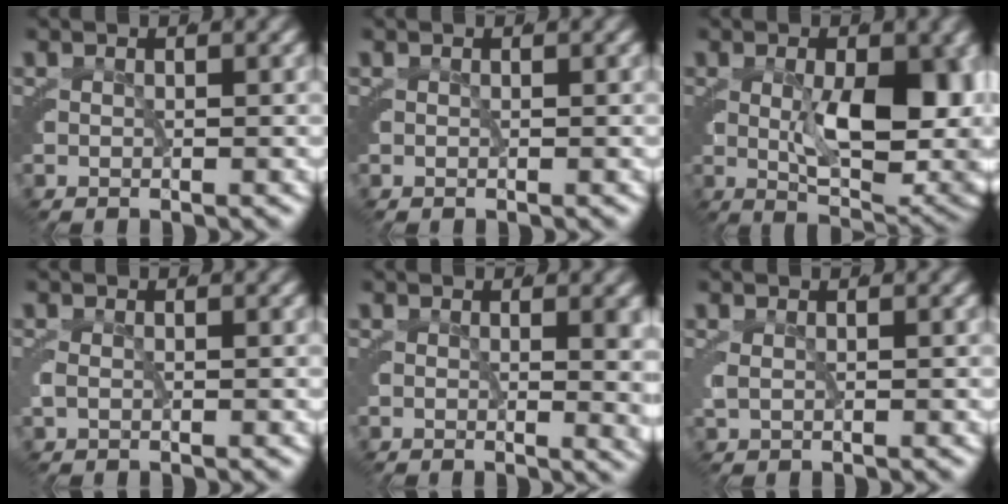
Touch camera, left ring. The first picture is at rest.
{"total": 0.0}
{"total": 9.6, "force": [0.5, 3.3, 9.0], "torque": [-0.116, -0.022, 0.020]}
{"total": 0.7, "force": [0.0, -0.6, 0.4], "torque": [-0.012, -0.003, 0.005]}
{"total": 2.9, "force": [0.9, -0.1, 2.7], "torque": [-0.022, -0.001, 0.013]}
{"total": 1.1, "force": [0.5, -0.8, 0.5], "torque": [-0.010, -0.004, 0.017]}